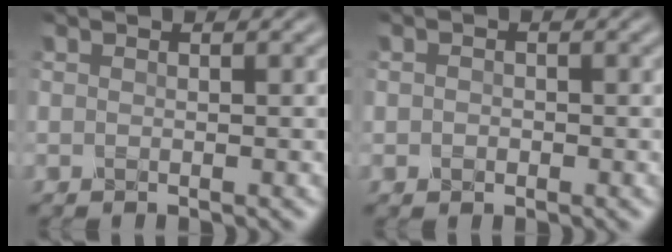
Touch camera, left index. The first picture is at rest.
{"total": 0.8, "force": [-0.2, 0.7, 0.3], "torque": [-0.004, -0.004, -0.005]}